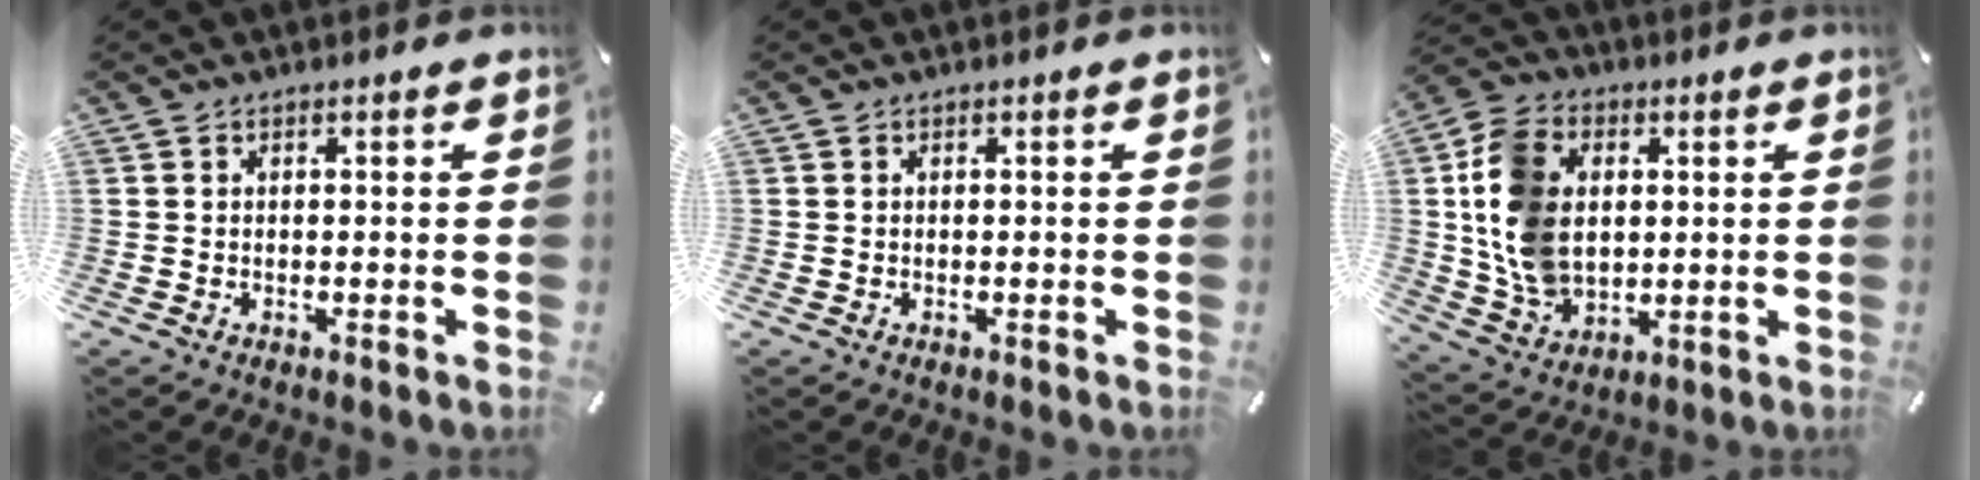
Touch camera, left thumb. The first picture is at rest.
{"total": 0.0}
{"total": 14.0, "force": [1.6, 11.1, 8.4], "torque": [-0.190, 0.015, 0.032]}